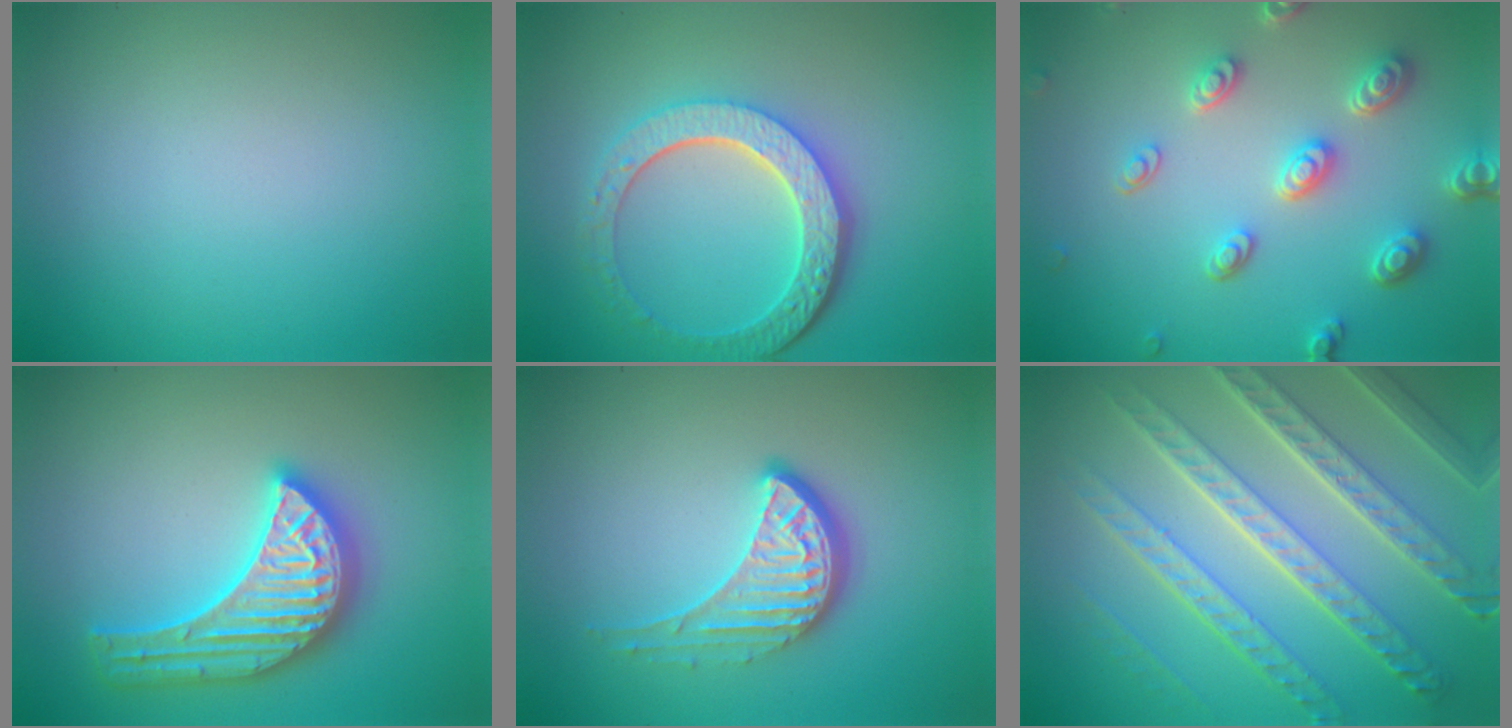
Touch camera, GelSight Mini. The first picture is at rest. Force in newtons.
{"total": 6.0, "press": 4.5, "slide": 4.0}
{"total": 4.5, "press": 3.6, "slide": 2.7}
{"total": 5.5, "press": 5.5, "slide": 0.6}
{"total": 4.0, "press": 2.9, "slide": 2.7}
{"total": 8.8, "press": 6.3, "slide": 6.2}